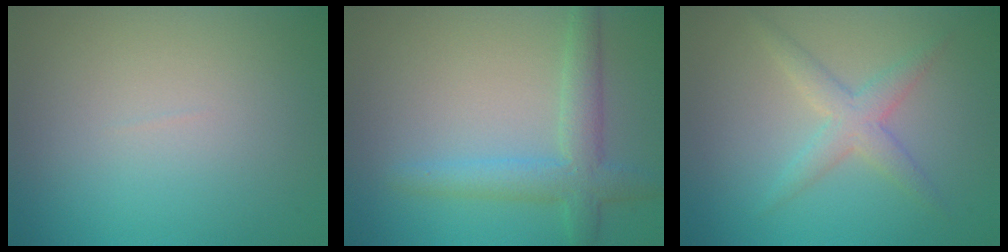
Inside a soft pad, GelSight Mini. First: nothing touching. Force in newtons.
{"total": 4.1, "press": 4.1, "slide": 0.3}
{"total": 2.9, "press": 2.9, "slide": 0.0}